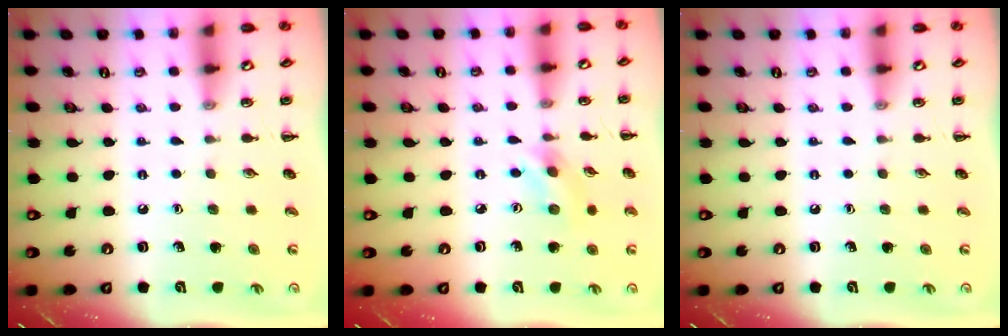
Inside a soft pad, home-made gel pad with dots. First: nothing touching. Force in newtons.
{"total": 2.6, "press": 2.6, "slide": 0.6}
{"total": 0.0}